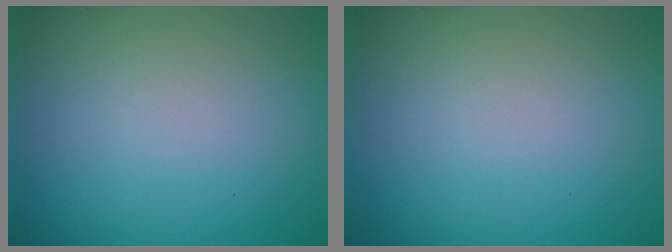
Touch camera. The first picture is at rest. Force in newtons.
{"total": 0.0}